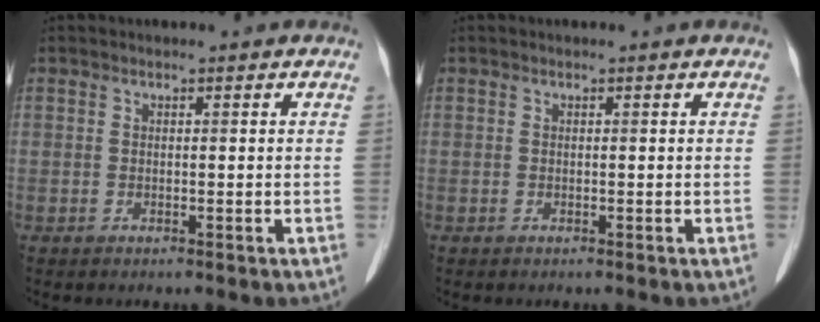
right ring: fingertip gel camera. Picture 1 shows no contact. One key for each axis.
{"total": 0.0}